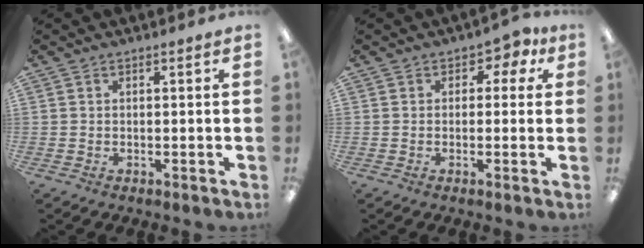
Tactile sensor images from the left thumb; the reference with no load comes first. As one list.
[{"total": 3.1, "force": [0.6, 2.5, 1.6], "torque": [-0.012, 0.000, 0.005]}]